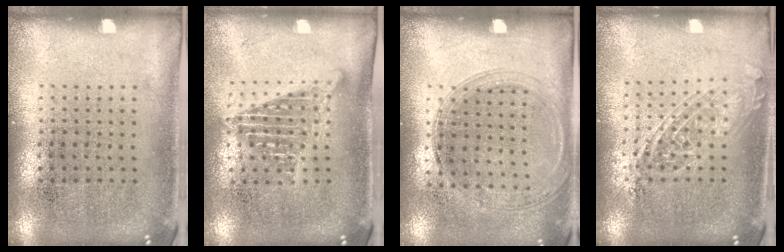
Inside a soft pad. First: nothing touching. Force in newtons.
{"total": 1.6, "press": 1.3, "slide": 0.9}
{"total": 1.4, "press": 1.3, "slide": 0.5}
{"total": 1.6, "press": 1.3, "slide": 0.9}